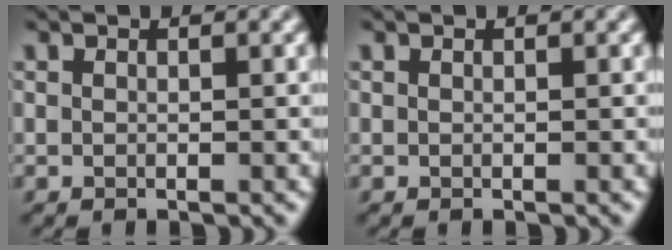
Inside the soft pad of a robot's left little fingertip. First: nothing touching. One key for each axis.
{"total": 0.0}